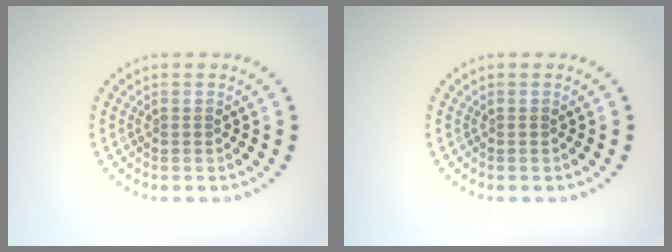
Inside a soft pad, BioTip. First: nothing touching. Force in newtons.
{"total": 0.0}